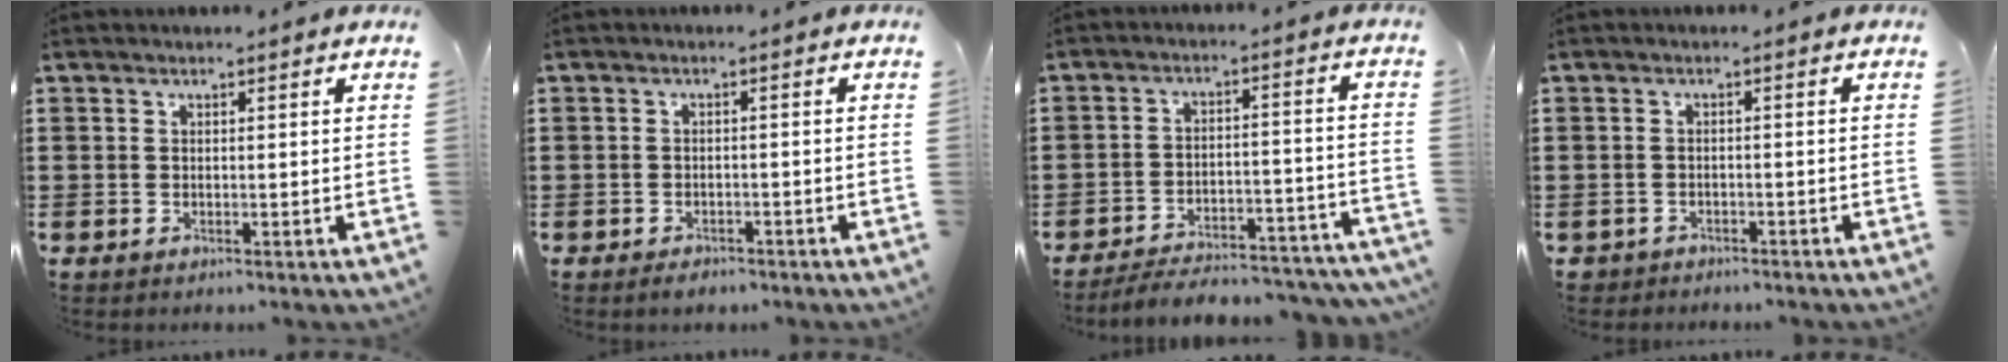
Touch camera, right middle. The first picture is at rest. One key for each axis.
{"total": 1.4, "fx": -1.3, "fy": 0.4, "fz": 0.1, "tx": -0.007, "ty": -0.001, "tz": -0.027}
{"total": 5.4, "fx": -5.2, "fy": 0.6, "fz": 1.2, "tx": -0.020, "ty": 0.005, "tz": -0.102}
{"total": 1.6, "fx": -1.5, "fy": 0.5, "fz": -0.2, "tx": -0.004, "ty": -0.002, "tz": -0.035}